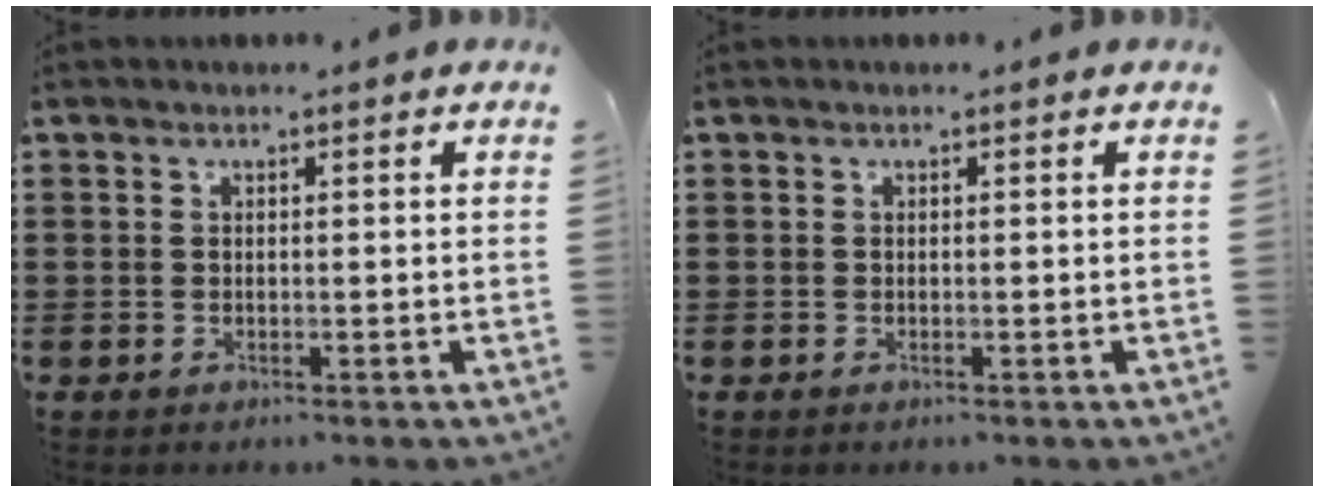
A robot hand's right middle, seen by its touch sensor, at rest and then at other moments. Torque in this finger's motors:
{"motor_torque": [-1.22, -0.92, 0.04, 0.00]}